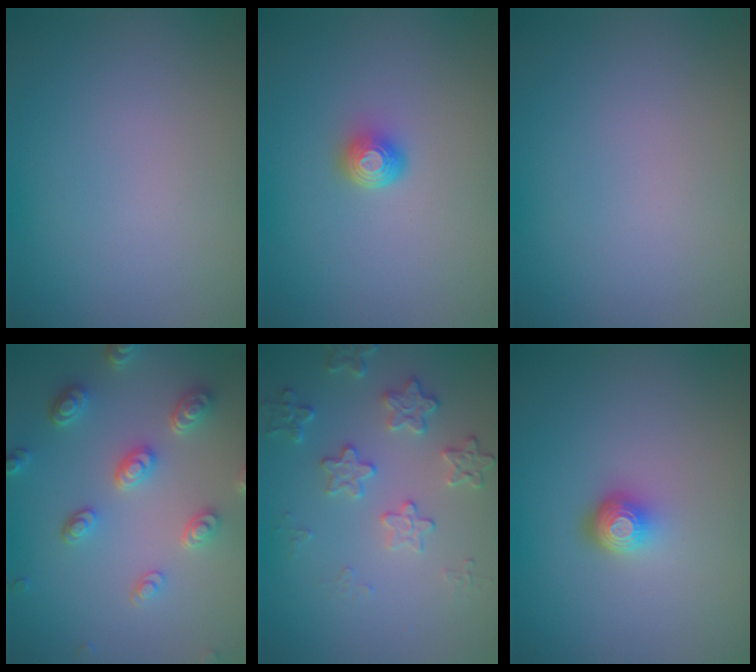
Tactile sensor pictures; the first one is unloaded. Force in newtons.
{"total": 1.6, "press": 1.2, "slide": 1.0}
{"total": 0.0}
{"total": 4.5, "press": 3.7, "slide": 2.6}
{"total": 2.9, "press": 2.3, "slide": 1.8}
{"total": 2.0, "press": 1.4, "slide": 1.4}